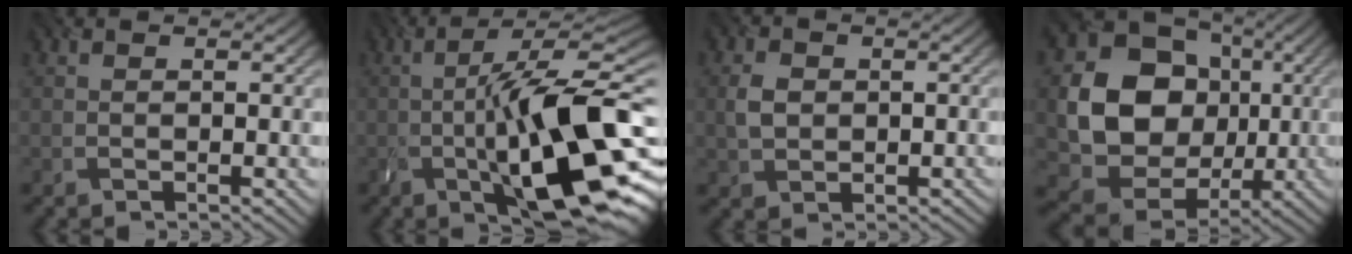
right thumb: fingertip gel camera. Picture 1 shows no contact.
{"total": 18.0, "force": [-3.3, 5.7, 16.8], "torque": [-0.267, -0.005, -0.056]}
{"total": 3.1, "force": [0.1, 2.5, 1.9], "torque": [-0.047, -0.001, -0.001]}
{"total": 15.9, "force": [0.5, 13.6, 8.3], "torque": [-0.163, -0.032, 0.013]}